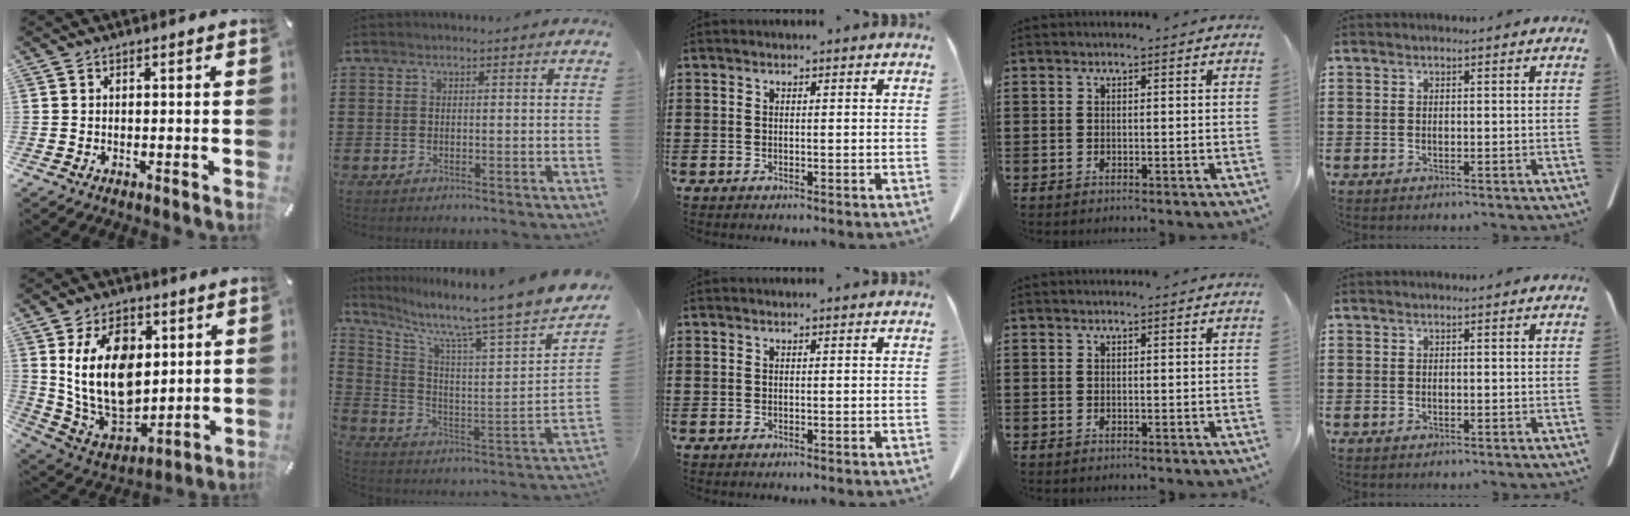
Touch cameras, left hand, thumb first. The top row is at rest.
{"thumb": {"total": 20.3, "force": [4.4, 13.9, 14.1], "torque": [-0.287, -0.026, 0.079]}, "index": {"total": 9.0, "force": [7.8, -0.3, 4.3], "torque": [-0.109, -0.083, 0.114]}}